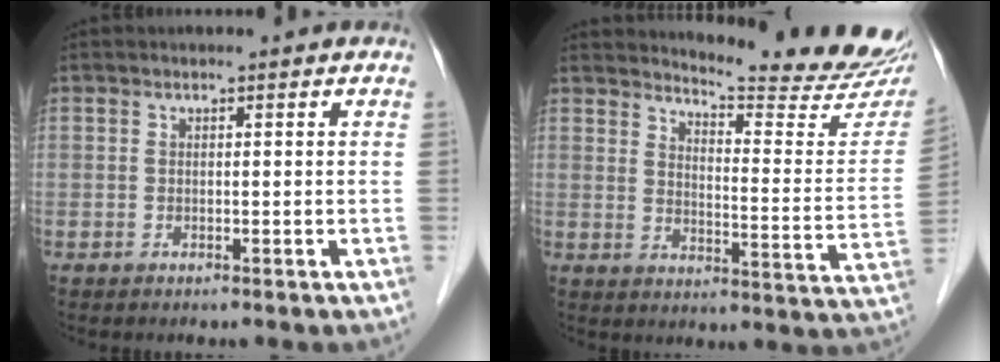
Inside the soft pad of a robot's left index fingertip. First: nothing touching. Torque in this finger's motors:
{"motor_torque": [0.13, -0.20, 0.30, 0.05]}